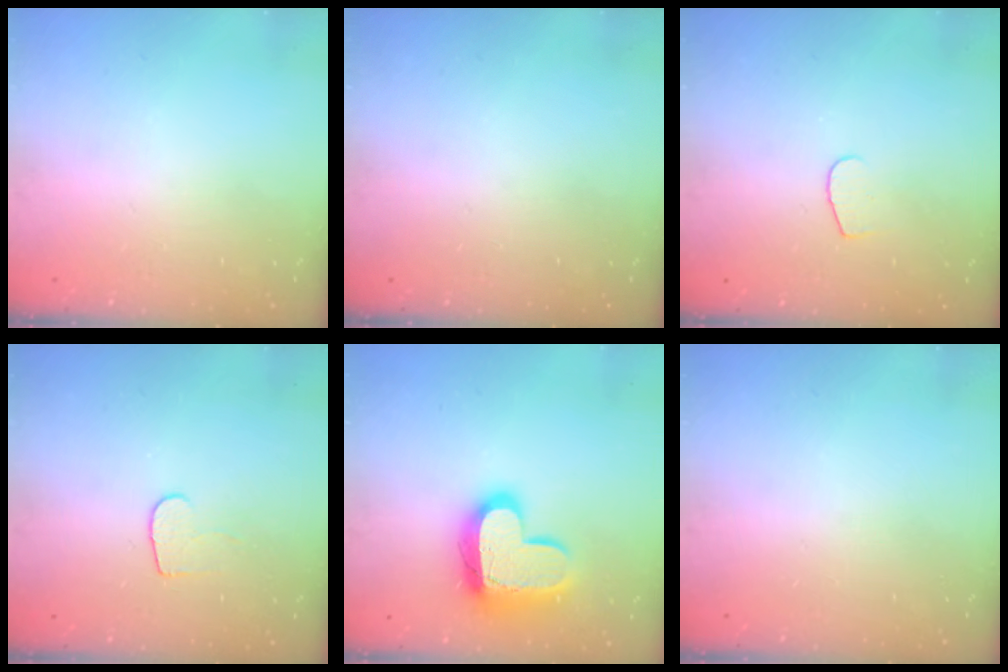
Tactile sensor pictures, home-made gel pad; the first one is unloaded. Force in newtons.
{"total": 0.0}
{"total": 4.6, "press": 4.5, "slide": 0.4}
{"total": 6.3, "press": 6.3, "slide": 0.6}
{"total": 15.7, "press": 15.7, "slide": 1.2}
{"total": 0.0}